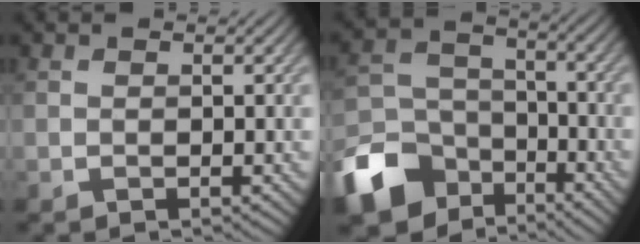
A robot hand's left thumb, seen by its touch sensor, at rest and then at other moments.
{"total": 13.5, "force": [-8.4, 8.8, 6.0], "torque": [-0.172, -0.034, -0.161]}